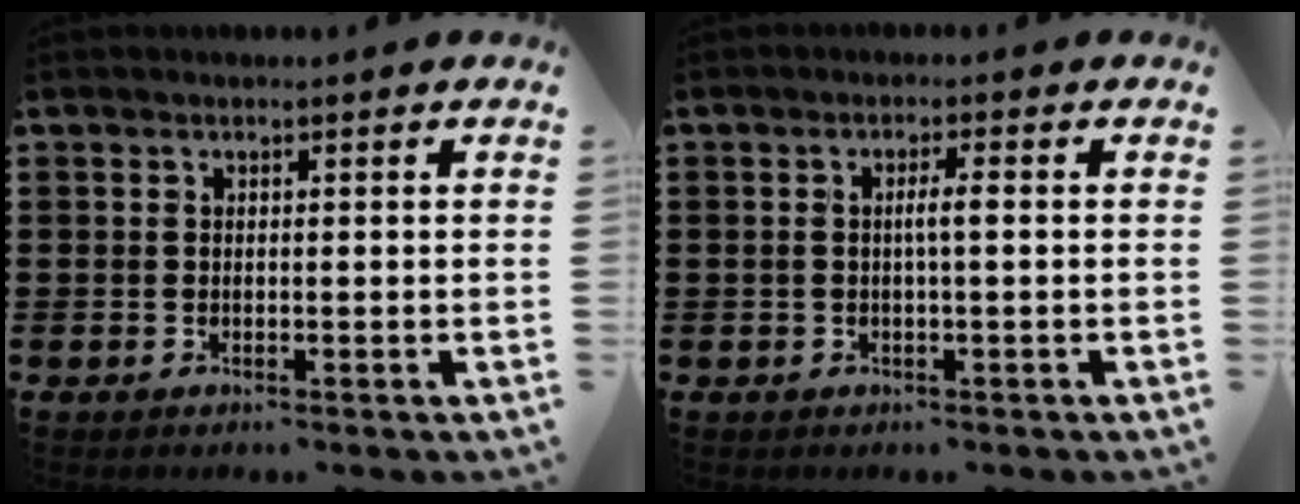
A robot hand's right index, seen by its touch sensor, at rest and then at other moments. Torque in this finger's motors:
{"motor_torque": [0.24, -0.20, 0.18, 0.03]}